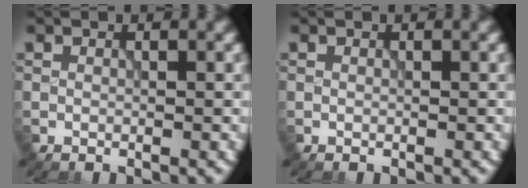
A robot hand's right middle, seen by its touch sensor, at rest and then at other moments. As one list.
[{"total": 0.0}]